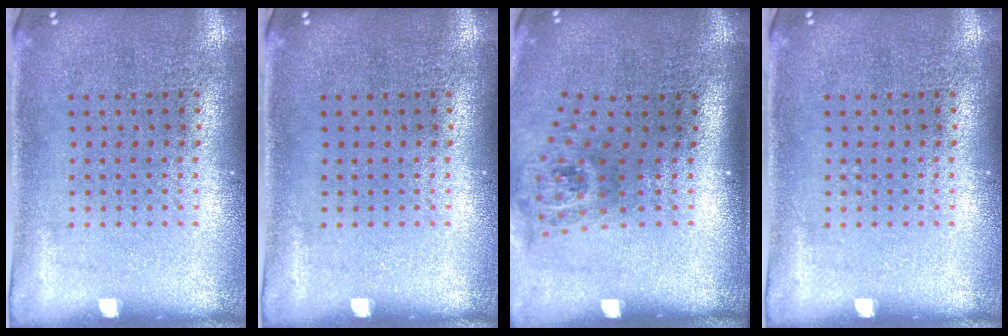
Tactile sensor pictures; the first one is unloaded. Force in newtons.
{"total": 0.0}
{"total": 2.0, "press": 1.4, "slide": 1.5}
{"total": 0.0}